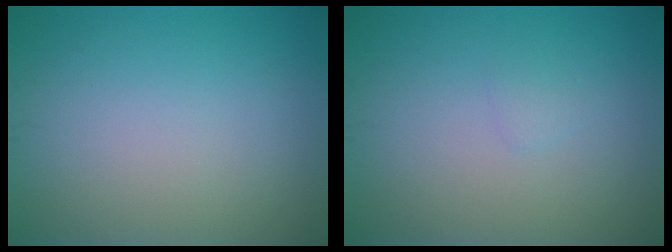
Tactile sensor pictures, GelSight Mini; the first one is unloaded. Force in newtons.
{"total": 0.6, "press": 0.5, "slide": 0.1}